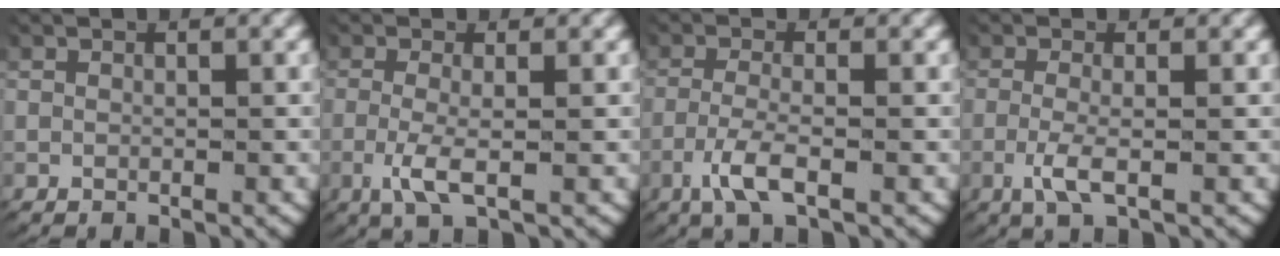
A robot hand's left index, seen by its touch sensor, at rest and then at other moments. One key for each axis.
{"total": 3.0, "fx": -0.8, "fy": 0.8, "fz": 2.8, "tx": -0.073, "ty": -0.015, "tz": -0.007}
{"total": 3.5, "fx": -1.7, "fy": 1.0, "fz": 3.0, "tx": -0.074, "ty": -0.014, "tz": -0.025}
{"total": 2.7, "fx": -0.8, "fy": 0.7, "fz": 2.4, "tx": -0.064, "ty": -0.013, "tz": -0.010}